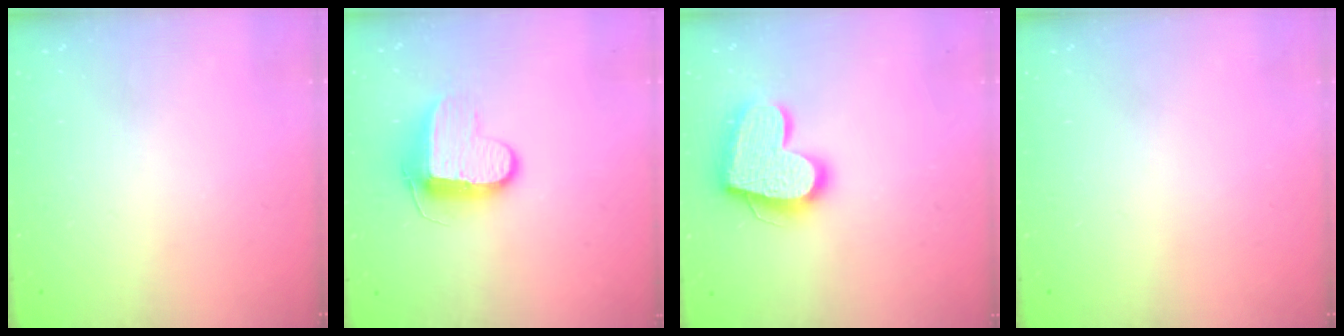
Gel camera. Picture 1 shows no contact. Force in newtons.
{"total": 10.0, "press": 10.0, "slide": 0.2}
{"total": 17.7, "press": 17.7, "slide": 1.5}
{"total": 0.0}